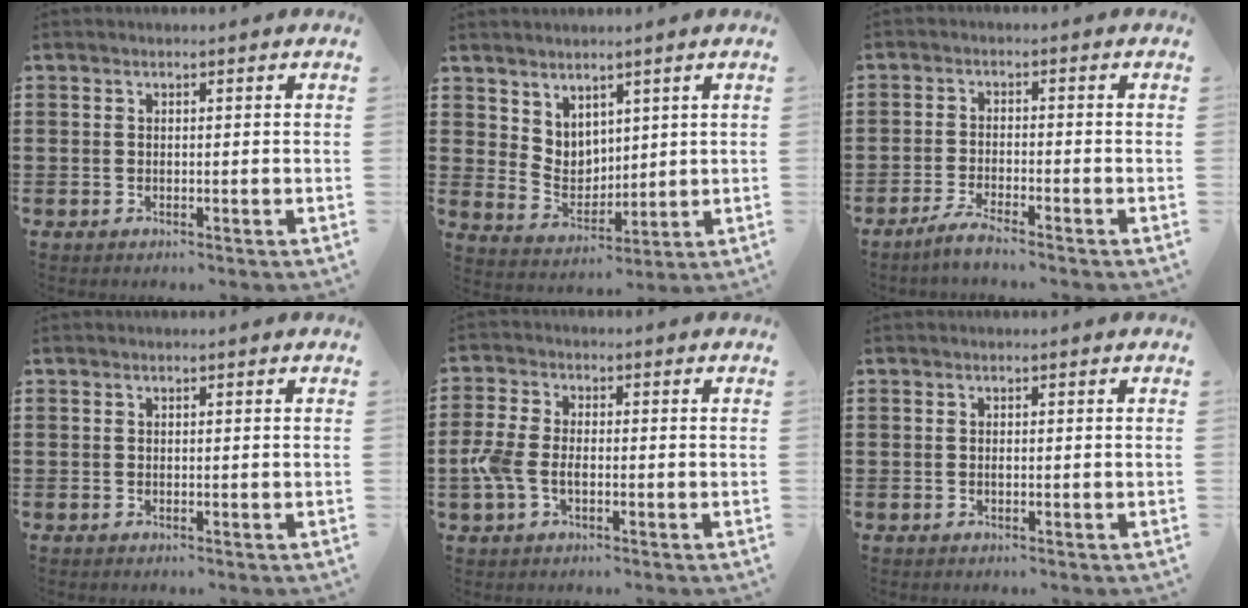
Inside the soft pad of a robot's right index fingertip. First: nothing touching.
{"total": 4.5, "force": [3.5, 2.8, 0.3], "torque": [-0.024, -0.006, 0.068]}
{"total": 2.8, "force": [-2.6, -0.3, 1.2], "torque": [-0.028, 0.001, -0.051]}
{"total": 0.0}
{"total": 4.9, "force": [-1.5, 2.8, 3.8], "torque": [-0.100, -0.004, -0.035]}
{"total": 0.0}